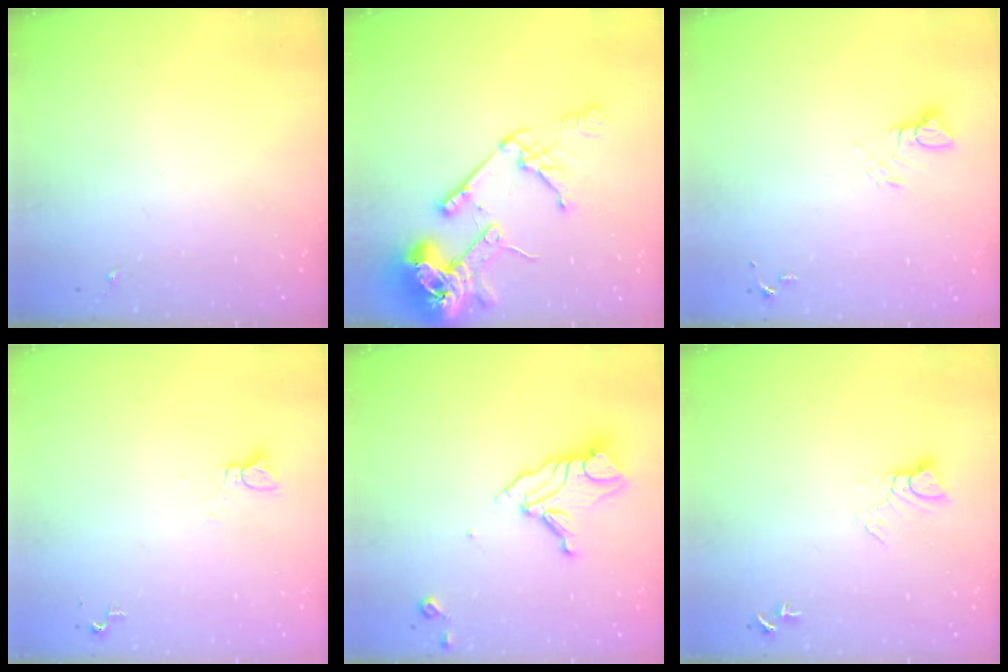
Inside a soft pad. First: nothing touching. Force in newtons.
{"total": 18.6, "press": 18.4, "slide": 2.4}
{"total": 3.7, "press": 3.7, "slide": 0.1}
{"total": 2.2, "press": 2.2, "slide": 0.1}
{"total": 12.2, "press": 12.1, "slide": 1.2}
{"total": 4.3, "press": 4.3, "slide": 0.2}